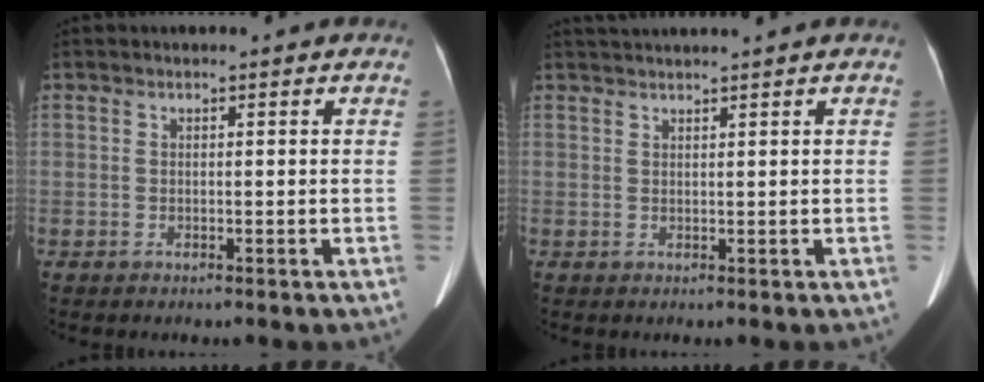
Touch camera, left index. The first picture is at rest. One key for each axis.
{"total": 6.6, "fx": 6.1, "fy": -0.4, "fz": 2.3, "tx": -0.032, "ty": 0.033, "tz": 0.085}